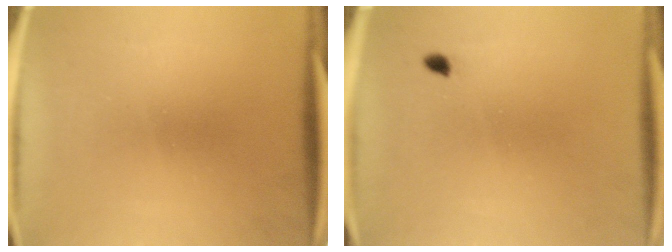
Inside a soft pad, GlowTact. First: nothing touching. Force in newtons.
{"total": 0.9}